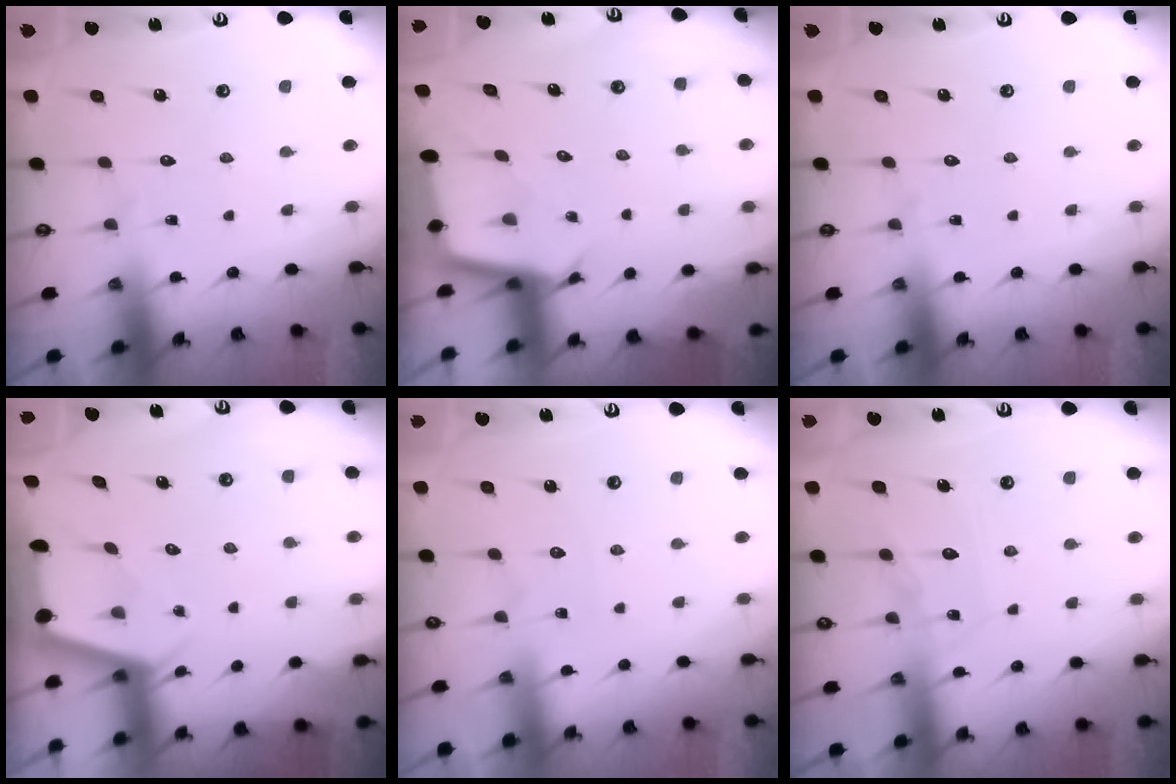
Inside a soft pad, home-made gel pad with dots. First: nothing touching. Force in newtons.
{"total": 2.7, "press": 2.7, "slide": 0.1}
{"total": 0.0}
{"total": 2.4, "press": 2.4, "slide": 0.3}
{"total": 1.6, "press": 1.5, "slide": 0.3}
{"total": 9.6, "press": 9.5, "slide": 1.0}